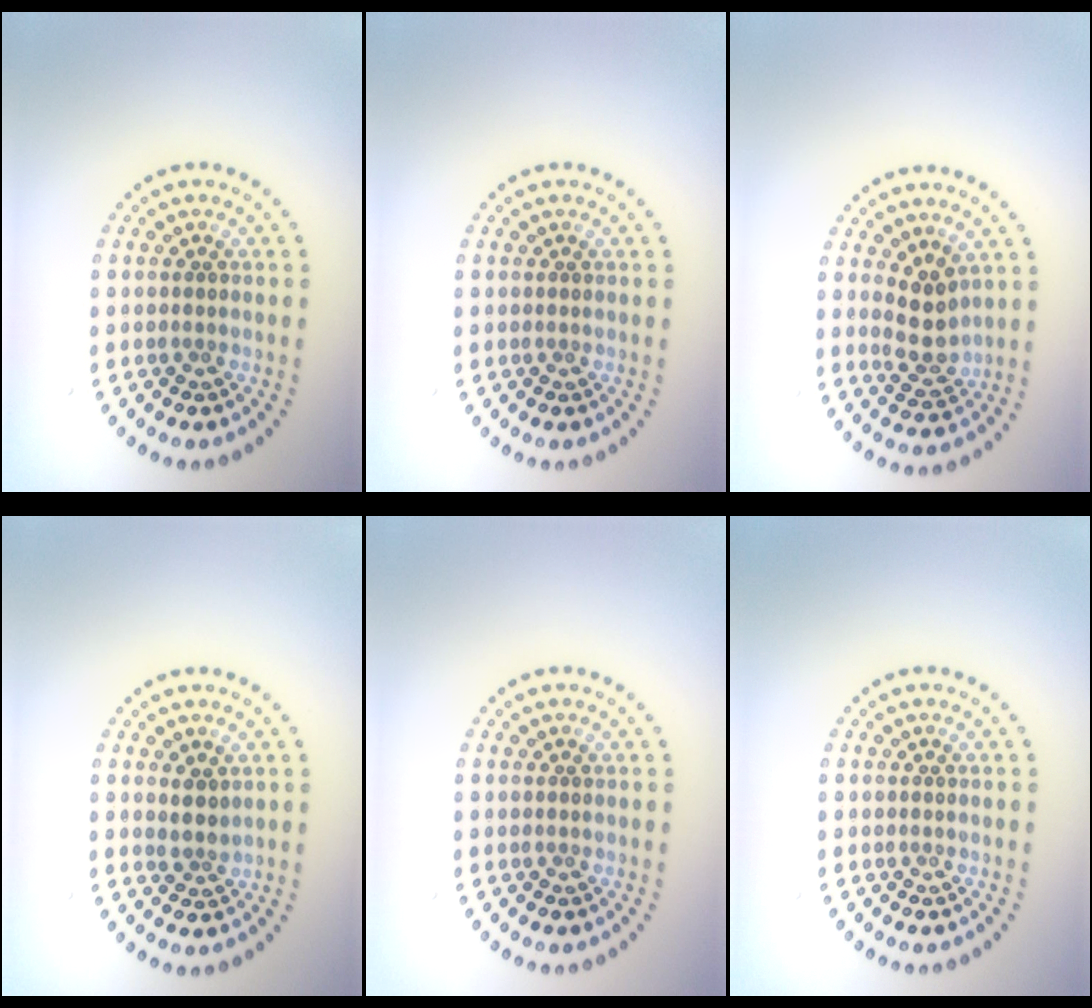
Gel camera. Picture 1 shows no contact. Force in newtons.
{"total": 0.0}
{"total": 2.9, "press": 2.6, "slide": 1.2}
{"total": 1.5, "press": 1.3, "slide": 0.8}
{"total": 0.0}
{"total": 0.0}